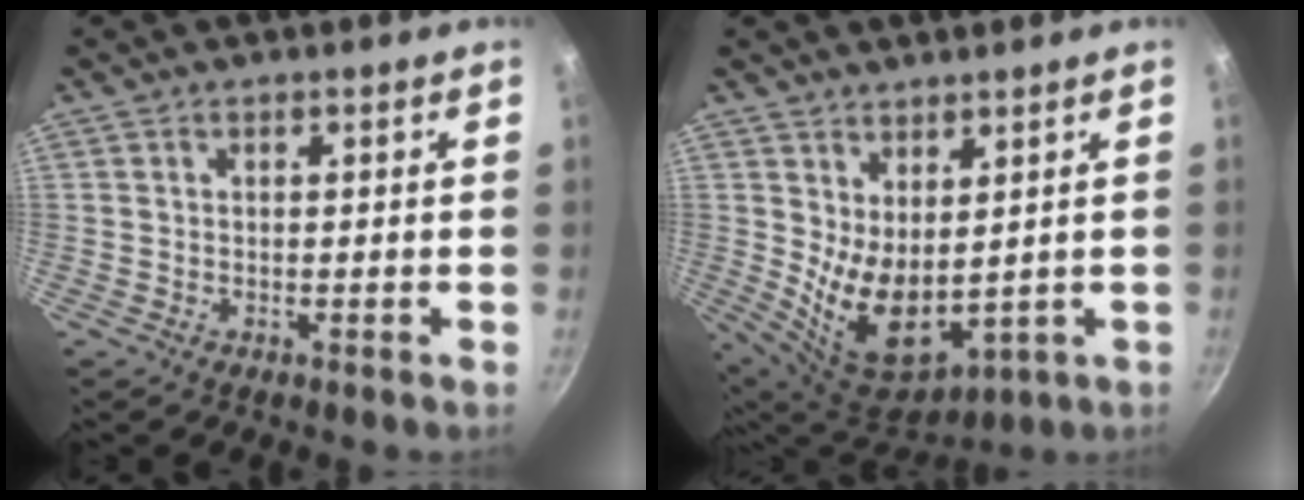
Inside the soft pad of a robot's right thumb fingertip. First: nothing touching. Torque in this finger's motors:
{"motor_torque": [-0.55, 1.16, 1.37, 0.09, 0.09]}